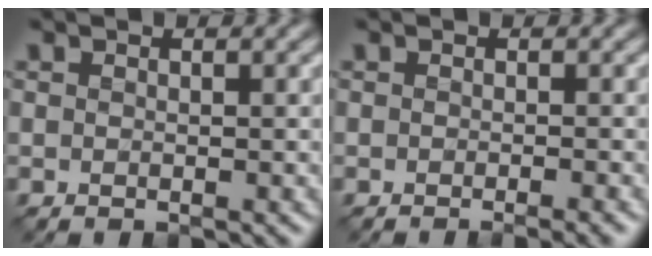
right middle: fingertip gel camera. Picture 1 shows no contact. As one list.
[{"total": 1.2, "force": [-0.8, -0.1, 0.9], "torque": [-0.015, -0.006, -0.011]}]